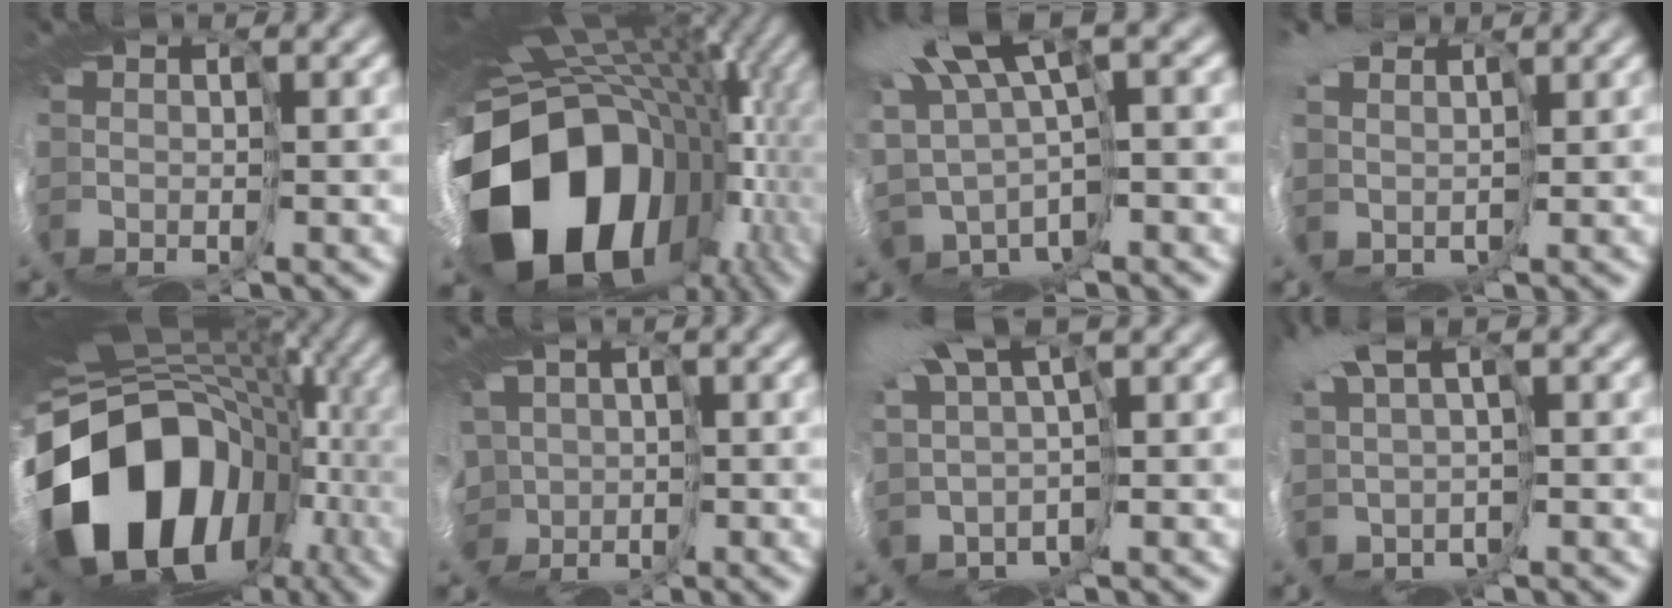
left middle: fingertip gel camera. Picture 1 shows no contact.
{"total": 17.4, "force": [-2.6, 12.6, 11.7], "torque": [-0.274, -0.046, -0.039]}
{"total": 9.6, "force": [2.7, 4.4, 8.1], "torque": [-0.197, 0.000, 0.050]}
{"total": 5.0, "force": [2.0, 3.9, 2.4], "torque": [-0.054, -0.022, 0.026]}
{"total": 15.9, "force": [-3.5, 12.0, 9.7], "torque": [-0.222, -0.027, -0.071]}
{"total": 7.8, "force": [-1.0, 6.7, 3.9], "torque": [-0.124, -0.017, -0.028]}
{"total": 6.0, "force": [2.5, 2.7, 4.7], "torque": [-0.107, -0.014, 0.036]}
{"total": 3.1, "force": [1.3, 1.1, 2.6], "torque": [-0.075, -0.008, 0.013]}